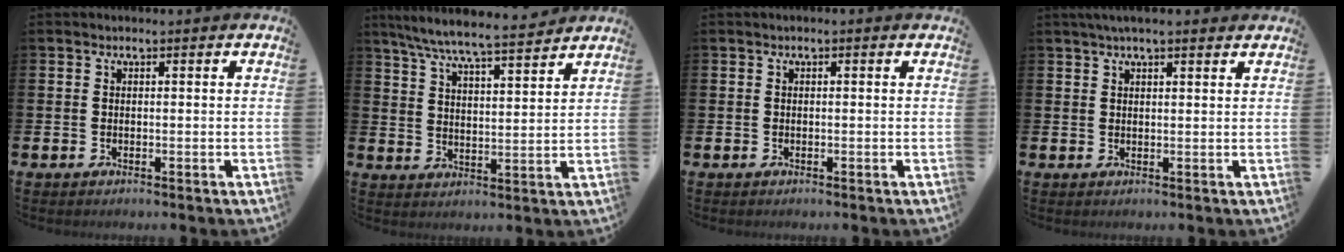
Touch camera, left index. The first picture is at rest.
{"total": 7.4, "force": [6.9, 0.2, 2.6], "torque": [-0.078, -0.044, 0.122]}
{"total": 0.0}
{"total": 2.9, "force": [2.4, 0.4, 1.5], "torque": [-0.024, -0.003, 0.041]}